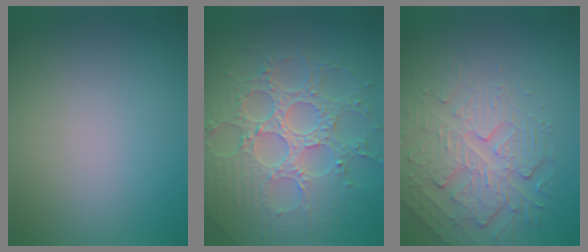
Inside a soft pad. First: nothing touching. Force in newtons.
{"total": 8.5, "press": 6.2, "slide": 5.9}
{"total": 4.4, "press": 4.0, "slide": 1.6}